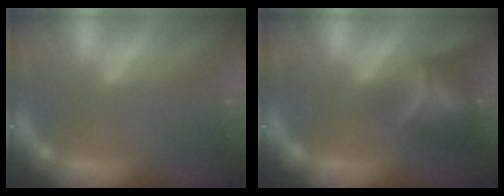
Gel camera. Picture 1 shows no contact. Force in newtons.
{"total": 6.0}